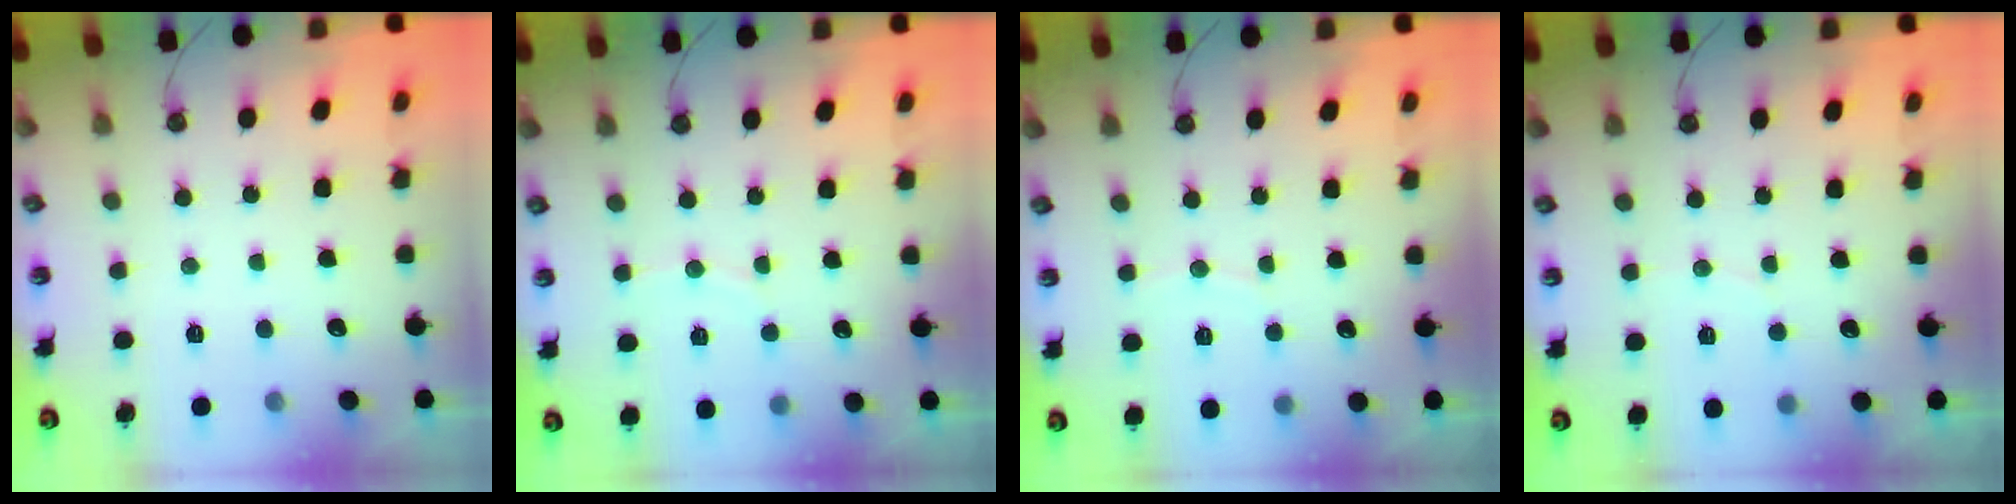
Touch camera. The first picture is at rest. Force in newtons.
{"total": 4.3, "press": 4.2, "slide": 1.0}
{"total": 3.5, "press": 3.5, "slide": 0.4}
{"total": 2.0, "press": 1.8, "slide": 1.0}